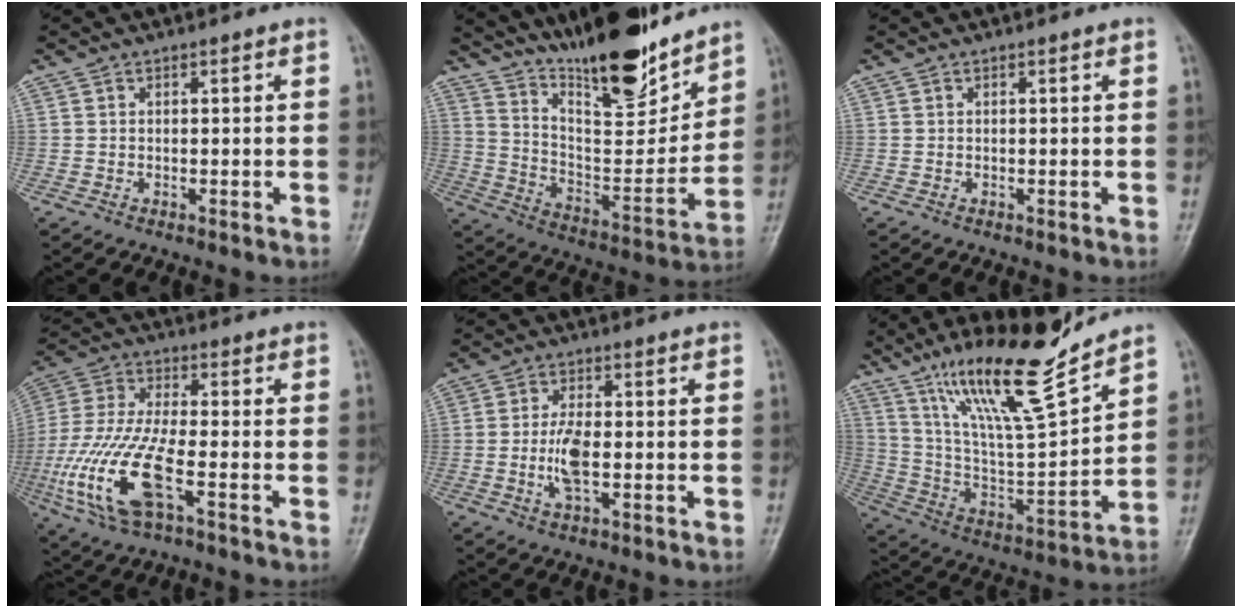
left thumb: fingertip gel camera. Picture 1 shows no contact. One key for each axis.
{"total": 20.6, "fx": 16.5, "fy": 5.1, "fz": 11.3, "tx": -0.141, "ty": -0.104, "tz": 0.281}
{"total": 0.0}
{"total": 16.5, "fx": -5.9, "fy": 5.8, "fz": 14.3, "tx": -0.332, "ty": 0.010, "tz": -0.109}
{"total": 6.3, "fx": -1.1, "fy": 2.7, "fz": 5.6, "tx": -0.116, "ty": 0.003, "tz": -0.021}
{"total": 19.8, "fx": 14.7, "fy": 3.0, "fz": 13.0, "tx": -0.199, "ty": -0.079, "tz": 0.269}